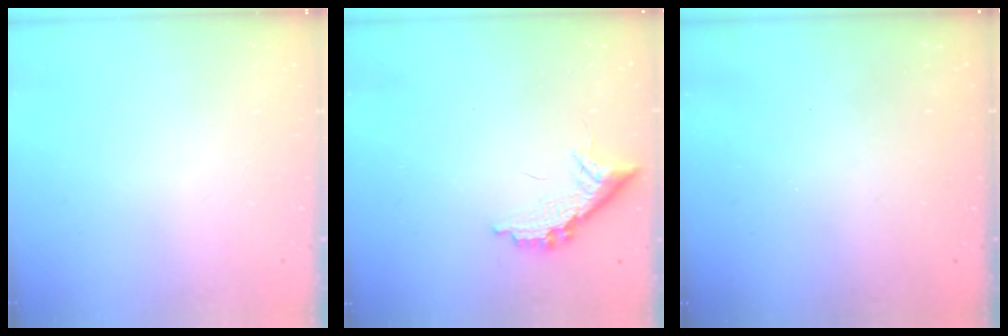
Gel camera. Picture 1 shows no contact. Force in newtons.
{"total": 11.1, "press": 11.1, "slide": 0.3}
{"total": 3.2, "press": 3.2, "slide": 0.1}